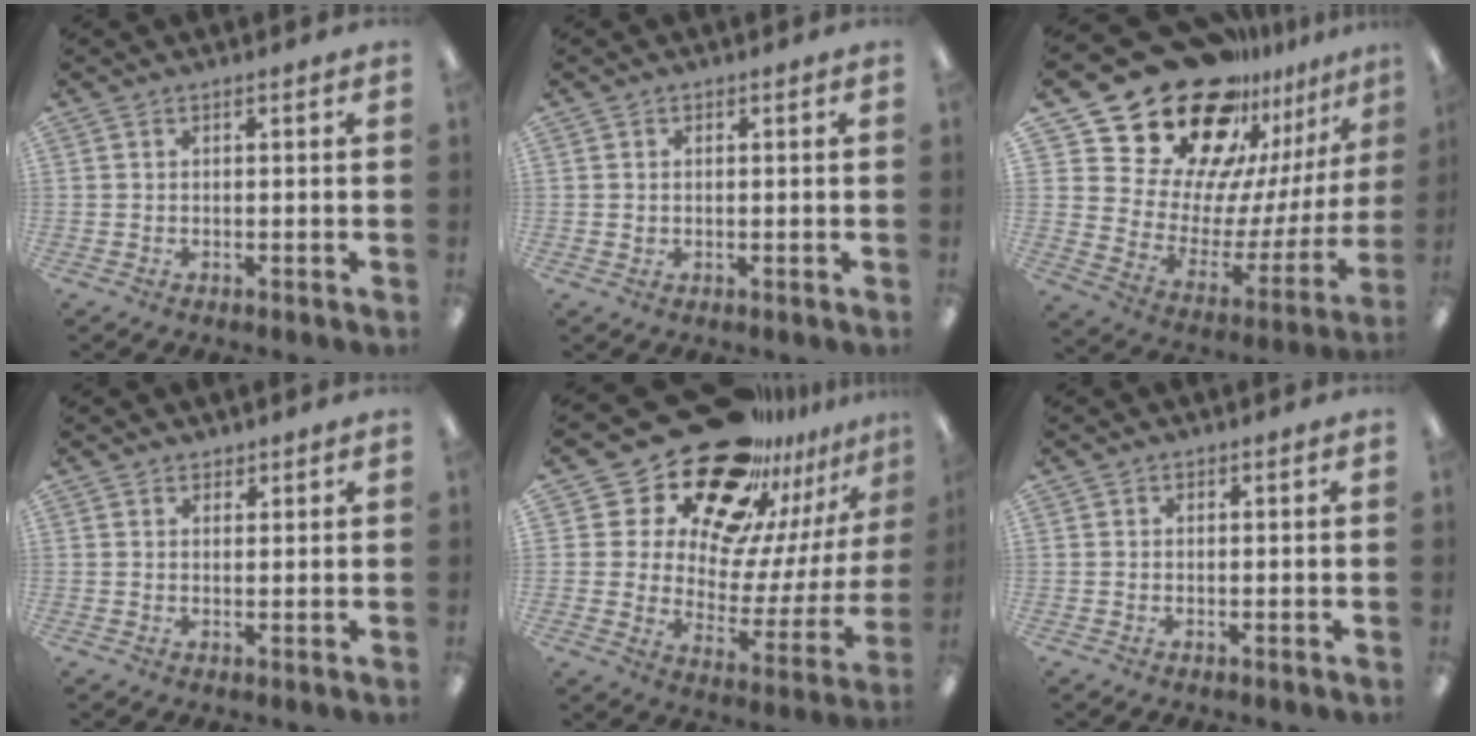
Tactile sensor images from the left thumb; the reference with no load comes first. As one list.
[{"total": 0.8, "force": [0.2, 0.8, 0.0], "torque": [-0.001, 0.004, 0.003]}, {"total": 29.2, "force": [21.4, 15.3, 12.8], "torque": [-0.229, -0.170, 0.408]}, {"total": 1.5, "force": [1.3, 0.7, 0.0], "torque": [0.001, -0.001, 0.026]}, {"total": 24.7, "force": [19.4, 11.6, 10.0], "torque": [-0.172, -0.142, 0.351]}, {"total": 0.0}]